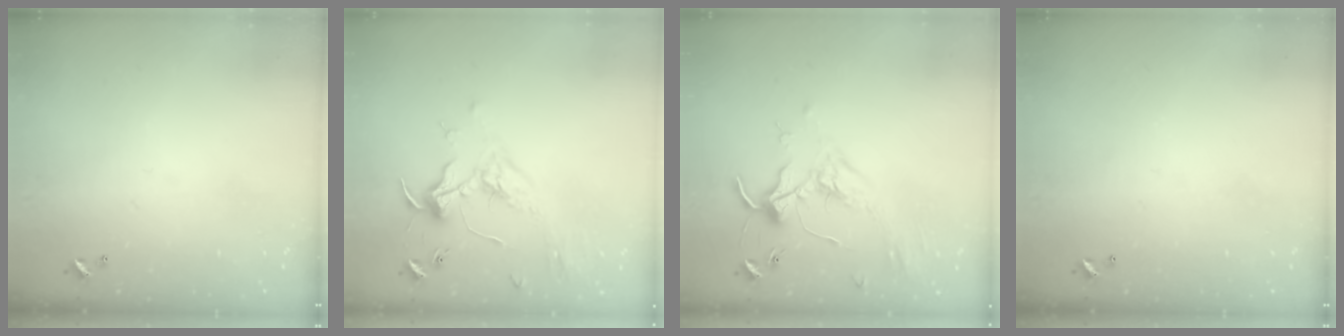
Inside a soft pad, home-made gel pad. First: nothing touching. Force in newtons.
{"total": 1.8, "press": 1.6, "slide": 0.8}
{"total": 1.7, "press": 1.7, "slide": 0.4}
{"total": 0.0}